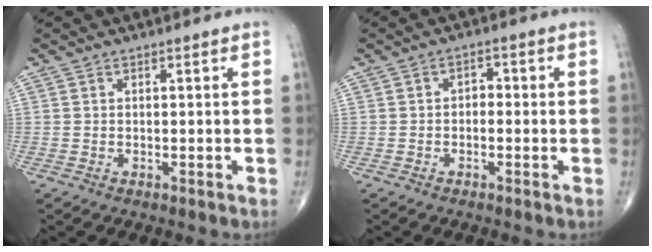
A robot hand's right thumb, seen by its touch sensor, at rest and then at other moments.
{"total": 2.1, "force": [-0.3, 1.5, 1.5], "torque": [-0.007, 0.012, -0.014]}